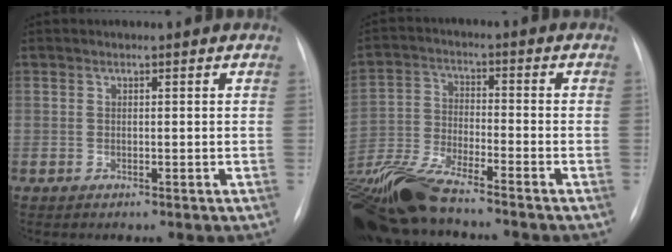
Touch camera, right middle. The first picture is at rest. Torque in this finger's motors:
{"motor_torque": [1.09, -1.05, 0.38, 0.21]}